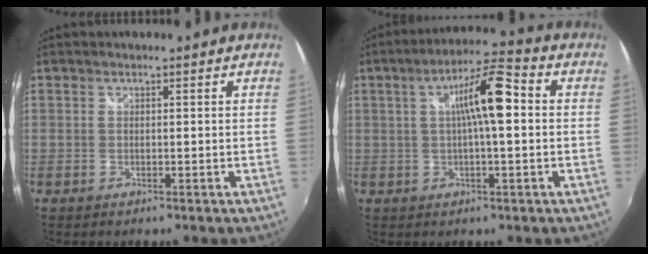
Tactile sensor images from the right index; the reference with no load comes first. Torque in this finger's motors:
{"motor_torque": [0.96, -0.17, 0.47, 0.13]}